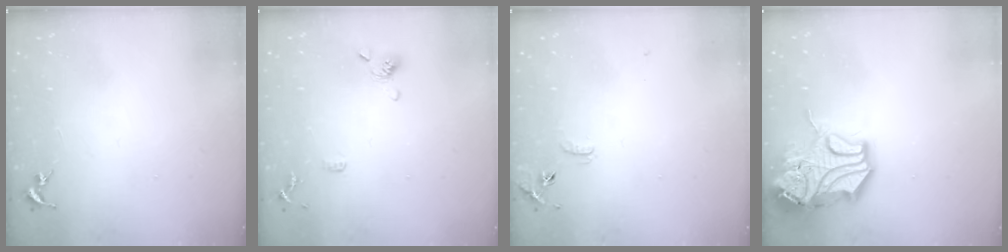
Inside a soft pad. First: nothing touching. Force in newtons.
{"total": 9.1, "press": 8.9, "slide": 1.9}
{"total": 6.9, "press": 6.9, "slide": 0.6}
{"total": 16.4, "press": 16.3, "slide": 2.2}